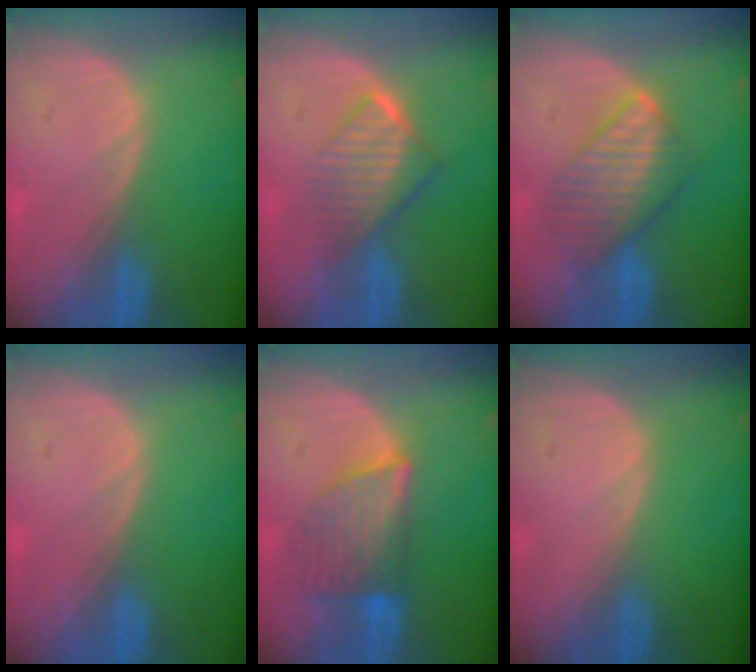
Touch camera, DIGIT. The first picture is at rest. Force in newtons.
{"total": 6.4, "press": 5.7, "slide": 2.9}
{"total": 6.8, "press": 6.8, "slide": 0.2}
{"total": 0.0}
{"total": 6.9, "press": 6.6, "slide": 2.0}
{"total": 0.0}